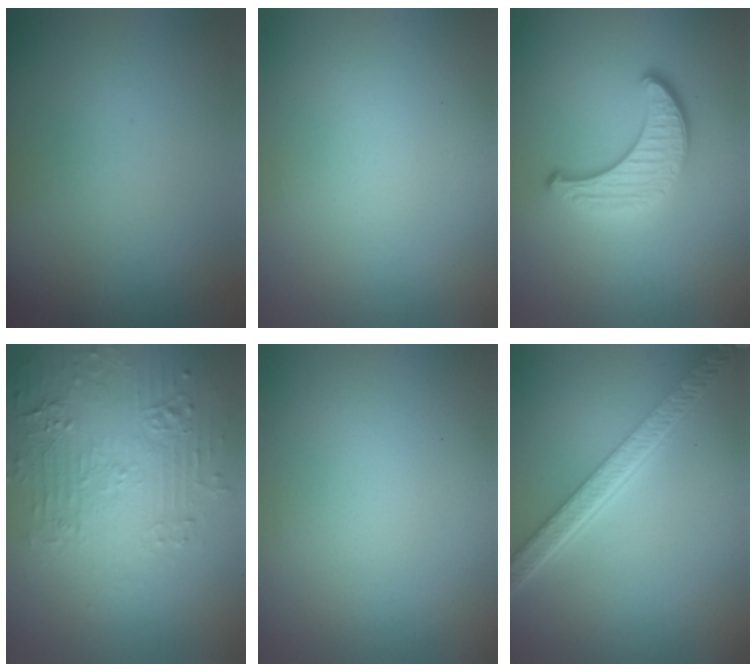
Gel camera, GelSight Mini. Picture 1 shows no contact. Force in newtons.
{"total": 0.0}
{"total": 4.0, "press": 2.9, "slide": 2.7}
{"total": 5.2, "press": 3.7, "slide": 3.6}
{"total": 0.0}
{"total": 5.4, "press": 4.1, "slide": 3.5}